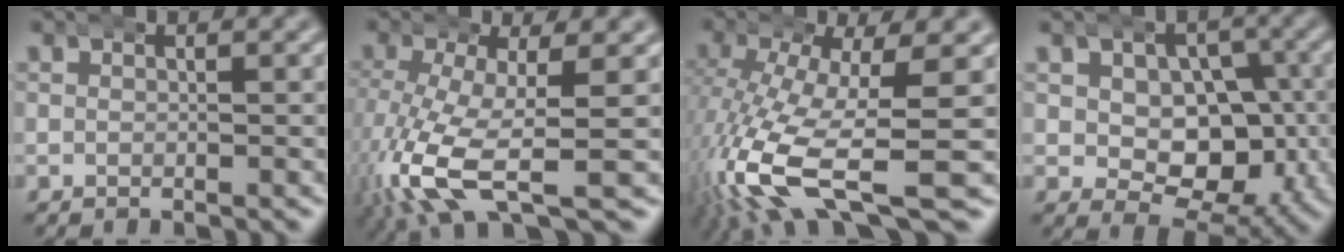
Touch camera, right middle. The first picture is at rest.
{"total": 7.2, "force": [-2.1, 2.6, 6.3], "torque": [-0.137, -0.035, -0.018]}
{"total": 9.1, "force": [-4.2, 2.8, 7.6], "torque": [-0.160, -0.045, -0.046]}
{"total": 9.6, "force": [-1.4, 7.9, 5.3], "torque": [-0.088, -0.042, -0.017]}